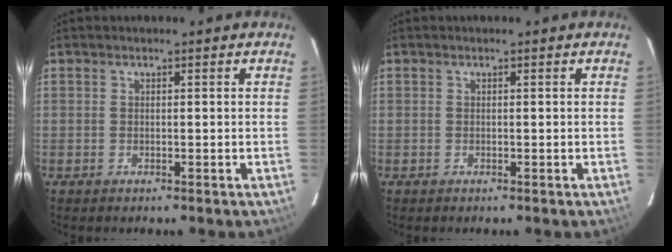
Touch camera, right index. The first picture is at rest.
{"total": 0.0}